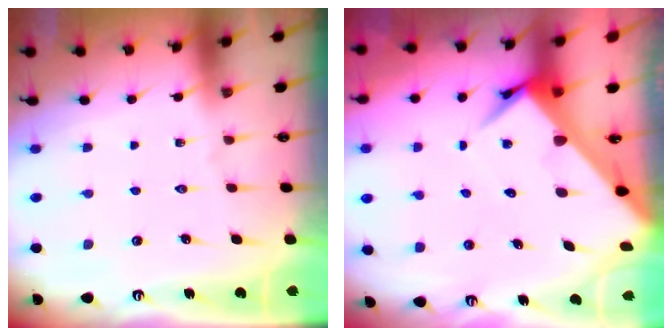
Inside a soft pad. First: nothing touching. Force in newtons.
{"total": 6.0, "press": 6.0, "slide": 0.5}